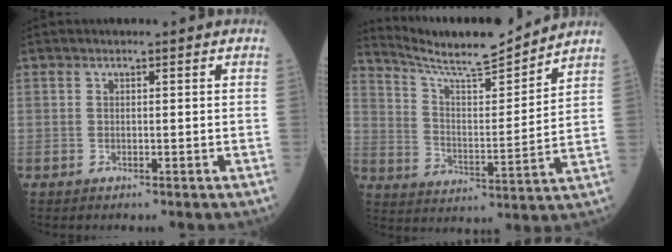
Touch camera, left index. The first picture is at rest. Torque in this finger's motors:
{"motor_torque": [-0.20, -0.48, 0.11, 0.03]}